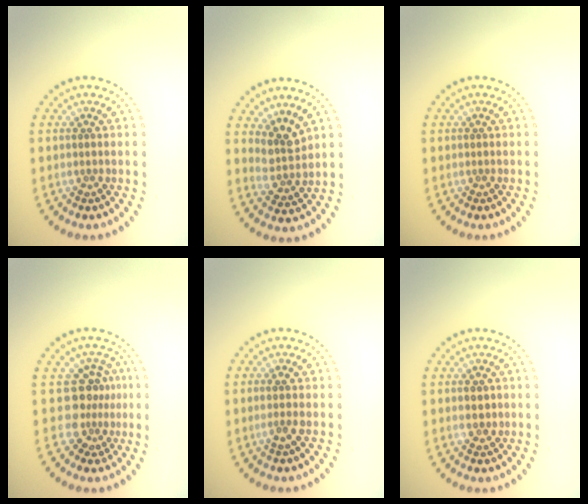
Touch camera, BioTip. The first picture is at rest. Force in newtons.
{"total": 2.8, "press": 2.1, "slide": 1.8}
{"total": 0.0}
{"total": 3.4, "press": 2.3, "slide": 2.4}
{"total": 1.3, "press": 1.1, "slide": 0.6}
{"total": 1.1, "press": 1.1, "slide": 0.1}